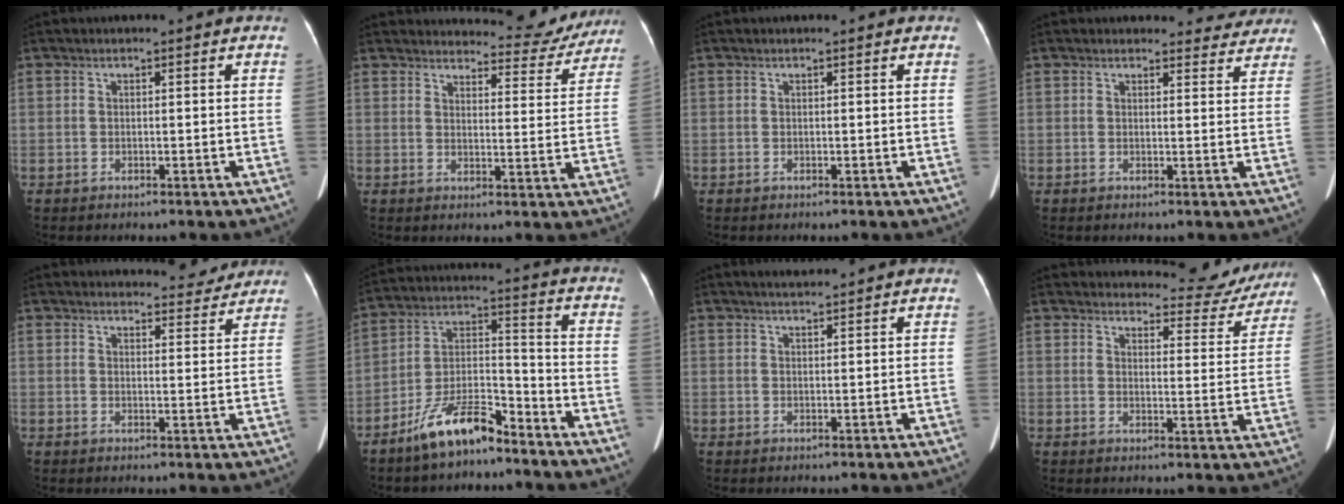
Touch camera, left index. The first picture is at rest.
{"total": 11.0, "force": [10.7, 2.7, 1.1], "torque": [0.007, -0.020, 0.112]}
{"total": 0.0}
{"total": 5.3, "force": [5.0, 1.9, -0.2], "torque": [0.022, -0.007, 0.035]}
{"total": 7.6, "force": [7.4, 1.7, 0.9], "torque": [0.004, -0.004, 0.074]}
{"total": 10.5, "force": [-8.2, 2.6, 6.0], "torque": [-0.122, 0.006, -0.153]}
{"total": 2.2, "force": [2.1, -0.2, 0.6], "torque": [-0.006, 0.014, 0.038]}
{"total": 11.3, "force": [10.9, 2.9, 0.9], "torque": [0.011, -0.022, 0.112]}